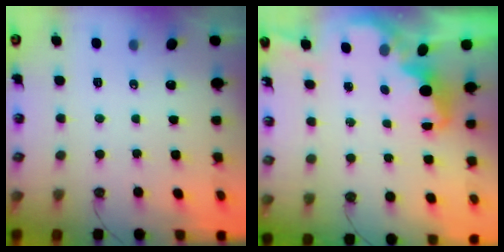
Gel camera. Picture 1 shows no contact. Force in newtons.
{"total": 2.7, "press": 2.7, "slide": 0.5}